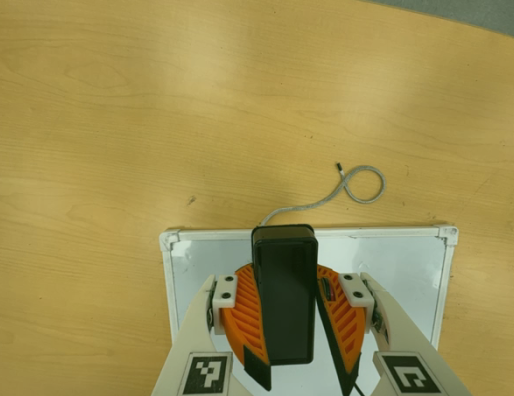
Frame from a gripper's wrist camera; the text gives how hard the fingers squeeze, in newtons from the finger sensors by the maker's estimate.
{"total": 11.0, "left": 10.7, "right": 11.3}